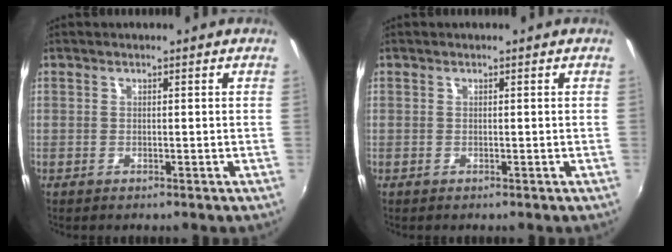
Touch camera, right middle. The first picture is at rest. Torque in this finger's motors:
{"motor_torque": [0.16, -0.23, 0.04, 0.00]}